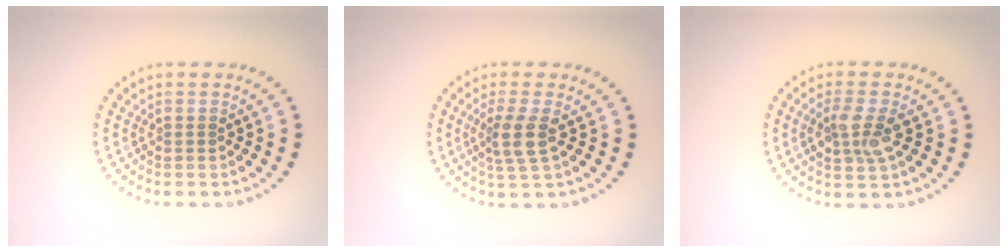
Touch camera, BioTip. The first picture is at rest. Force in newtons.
{"total": 2.7, "press": 2.2, "slide": 1.5}
{"total": 2.8, "press": 2.8, "slide": 0.7}